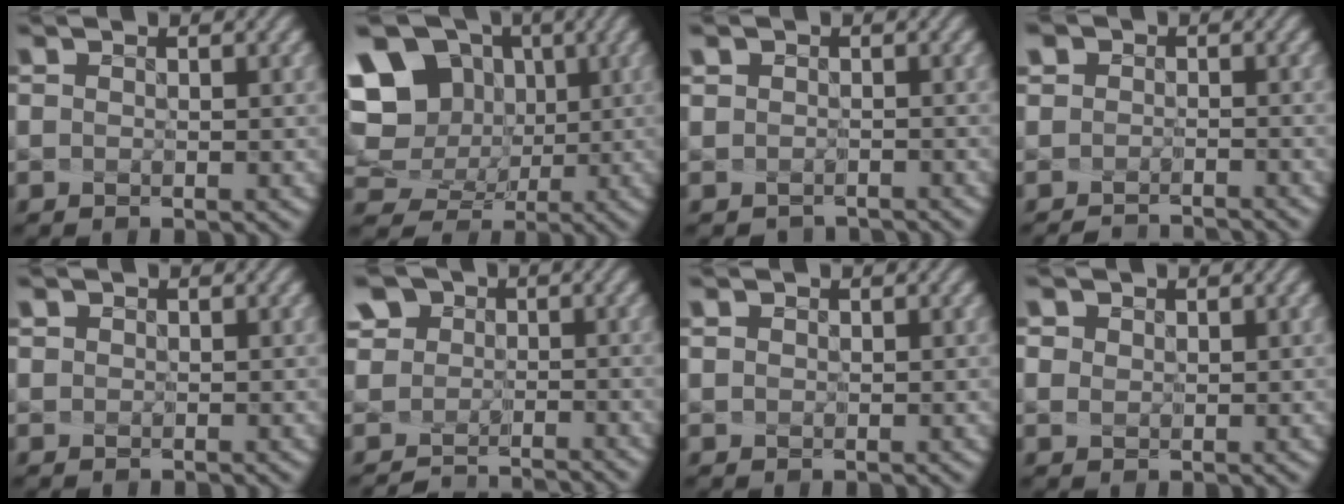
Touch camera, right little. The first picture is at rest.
{"total": 15.2, "force": [3.8, 12.7, 7.5], "torque": [-0.176, -0.001, 0.076]}
{"total": 1.5, "force": [-0.2, 1.4, -0.4], "torque": [0.013, -0.010, -0.012]}
{"total": 3.8, "force": [-2.3, 2.6, 1.7], "torque": [-0.016, -0.005, -0.039]}
{"total": 1.2, "force": [0.8, 0.8, 0.3], "torque": [-0.005, 0.001, 0.012]}
{"total": 5.7, "force": [-2.5, 4.5, 2.6], "torque": [-0.052, -0.010, -0.038]}
{"total": 1.0, "force": [0.7, 0.6, 0.4], "torque": [-0.011, -0.002, 0.015]}
{"total": 3.3, "force": [1.8, 2.3, 1.5], "torque": [-0.057, 0.000, 0.037]}